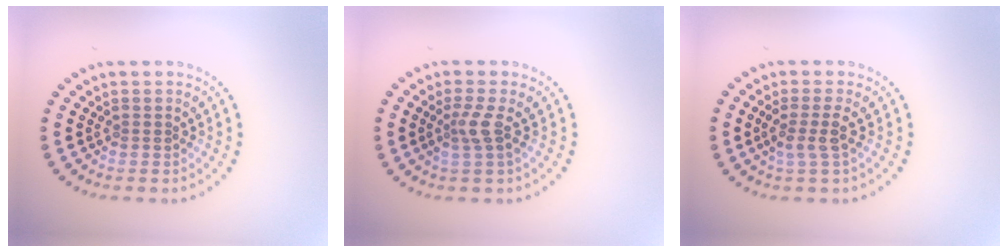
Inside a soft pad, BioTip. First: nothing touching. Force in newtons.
{"total": 2.0, "press": 1.5, "slide": 1.3}
{"total": 2.1, "press": 1.6, "slide": 1.3}